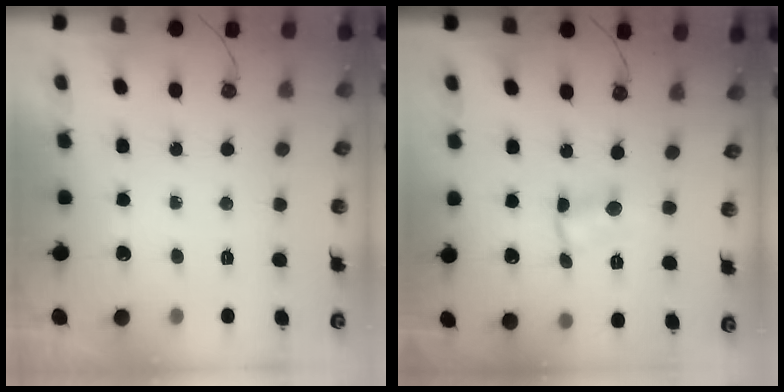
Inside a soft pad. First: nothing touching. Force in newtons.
{"total": 1.3, "press": 1.3, "slide": 0.5}